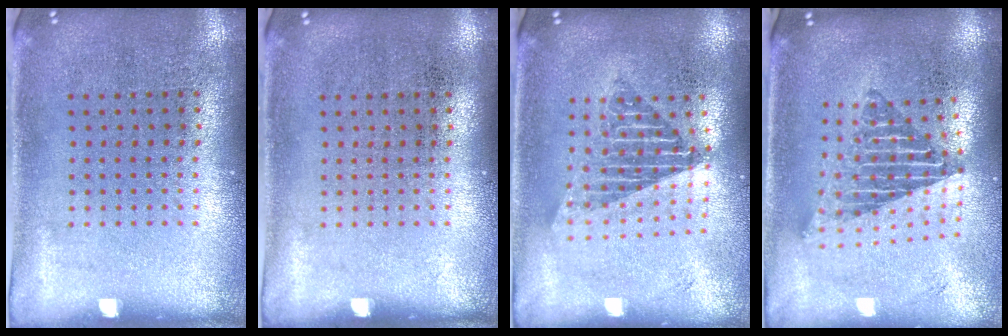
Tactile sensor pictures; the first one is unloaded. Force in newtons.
{"total": 0.0}
{"total": 1.7, "press": 1.4, "slide": 1.1}
{"total": 1.9, "press": 1.5, "slide": 1.3}